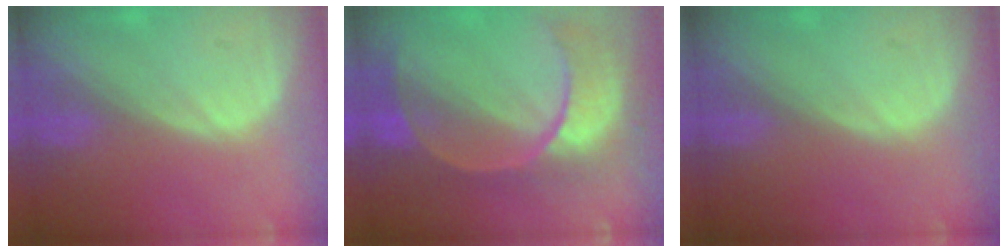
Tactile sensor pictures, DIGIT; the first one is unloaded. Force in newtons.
{"total": 11.2, "press": 9.4, "slide": 6.1}
{"total": 0.0}